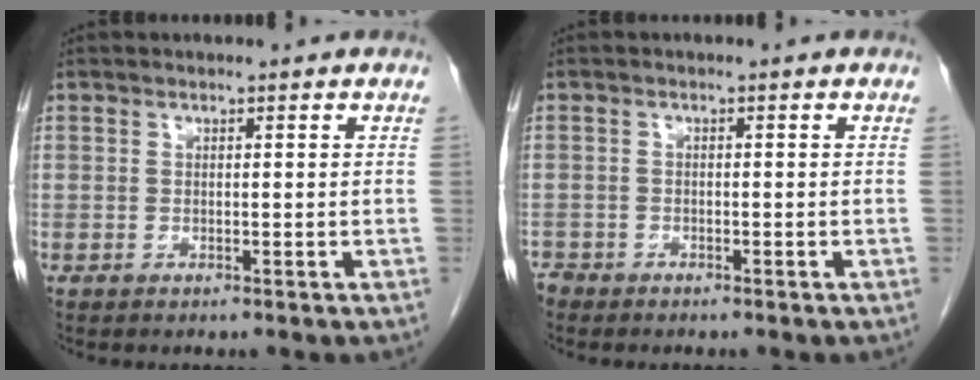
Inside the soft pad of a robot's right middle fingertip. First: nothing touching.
{"total": 2.0, "force": [-1.8, 0.9, 0.0], "torque": [-0.006, 0.000, -0.033]}